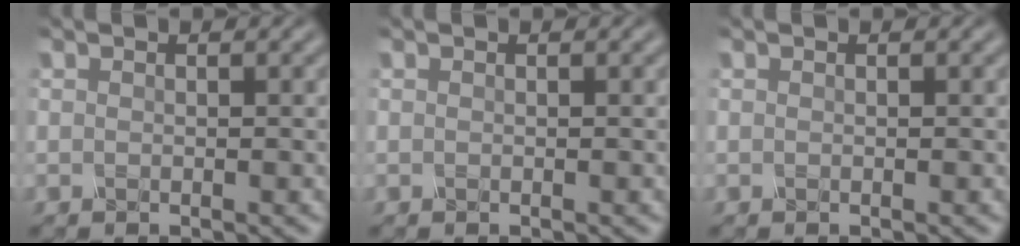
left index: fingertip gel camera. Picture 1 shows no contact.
{"total": 0.0}
{"total": 0.0}